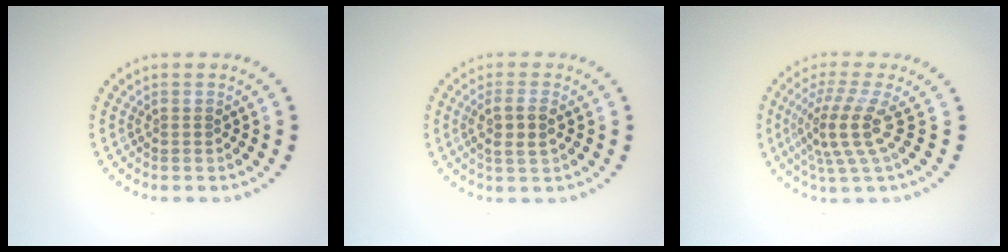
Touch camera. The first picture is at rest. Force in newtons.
{"total": 2.5, "press": 2.2, "slide": 1.0}
{"total": 4.1, "press": 2.9, "slide": 2.9}